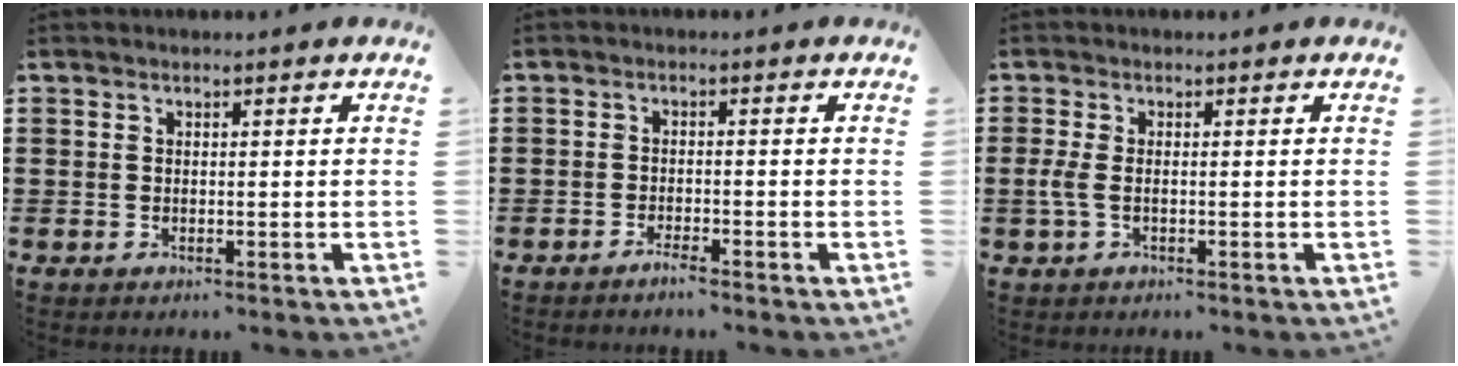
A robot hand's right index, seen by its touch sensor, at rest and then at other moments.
{"total": 1.6, "force": [-1.5, 0.0, 0.6], "torque": [-0.012, -0.001, -0.028]}
{"total": 2.4, "force": [-0.6, 0.5, 2.2], "torque": [-0.056, -0.010, -0.015]}